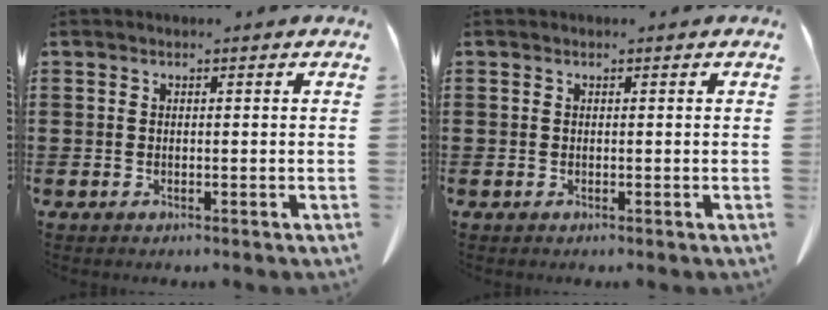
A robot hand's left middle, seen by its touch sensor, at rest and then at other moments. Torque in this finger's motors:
{"motor_torque": [-0.01, 0.00, 0.00, 0.00]}